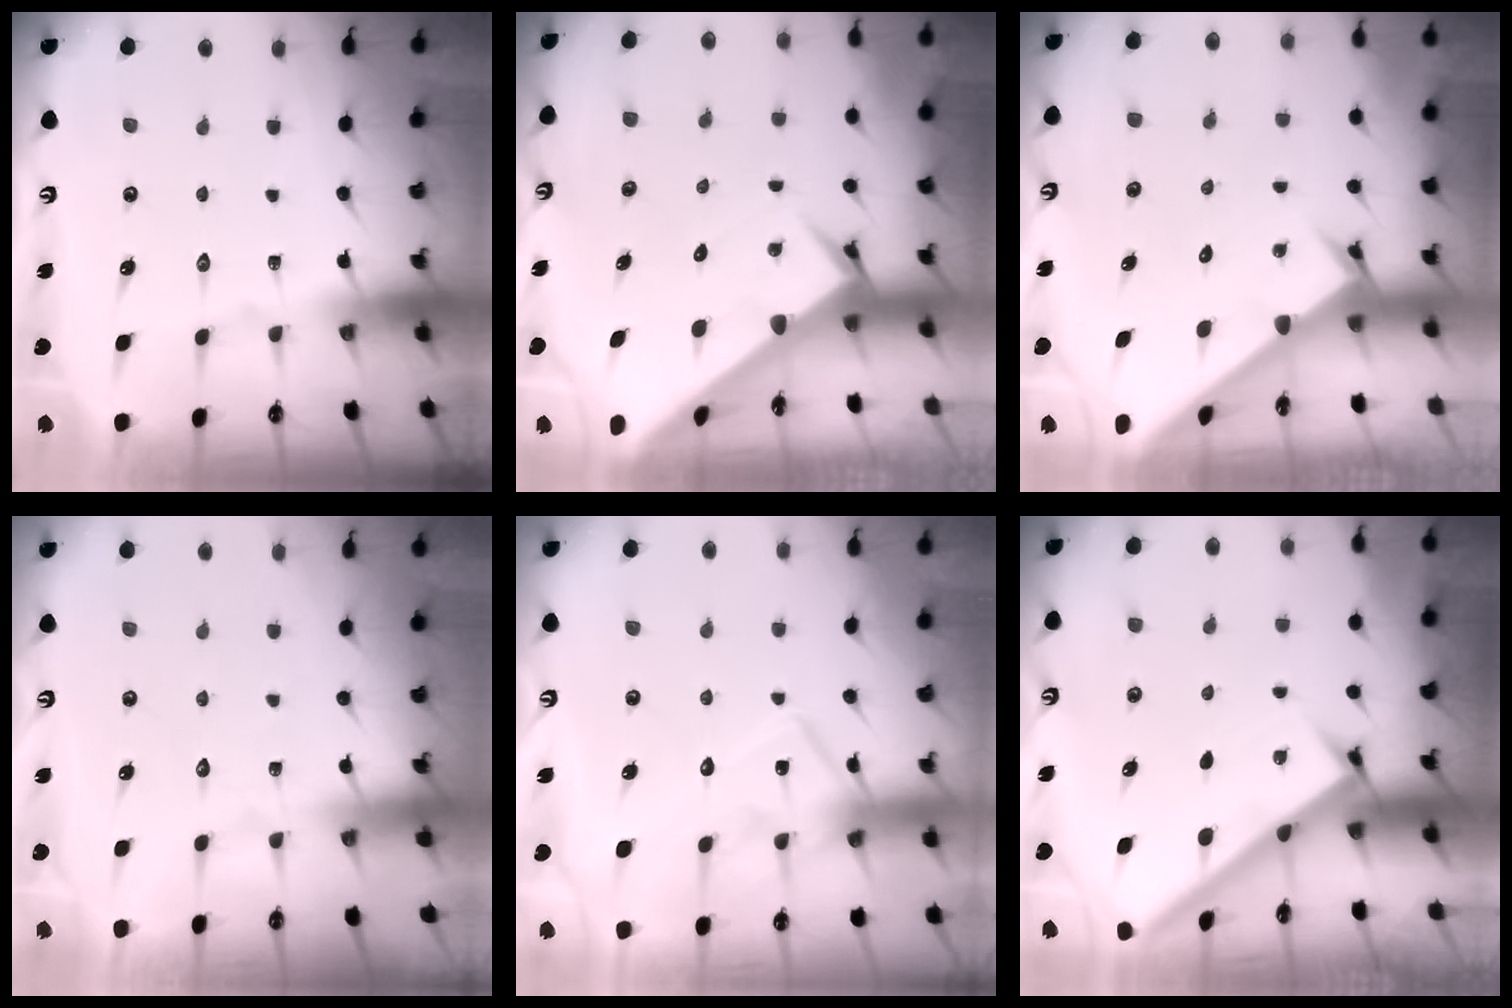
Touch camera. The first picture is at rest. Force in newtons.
{"total": 3.5, "press": 3.5, "slide": 0.4}
{"total": 2.6, "press": 2.6, "slide": 0.3}
{"total": 2.8, "press": 2.8, "slide": 0.4}
{"total": 14.0, "press": 14.0, "slide": 0.9}
{"total": 2.5, "press": 2.5, "slide": 0.3}